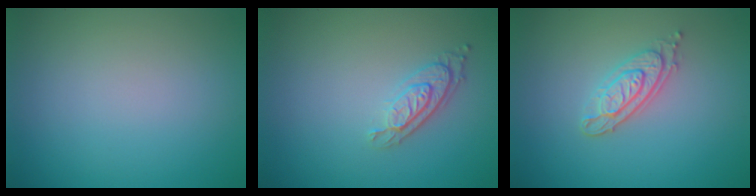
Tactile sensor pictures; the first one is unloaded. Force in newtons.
{"total": 2.9, "press": 2.2, "slide": 1.9}
{"total": 2.9, "press": 2.6, "slide": 1.4}